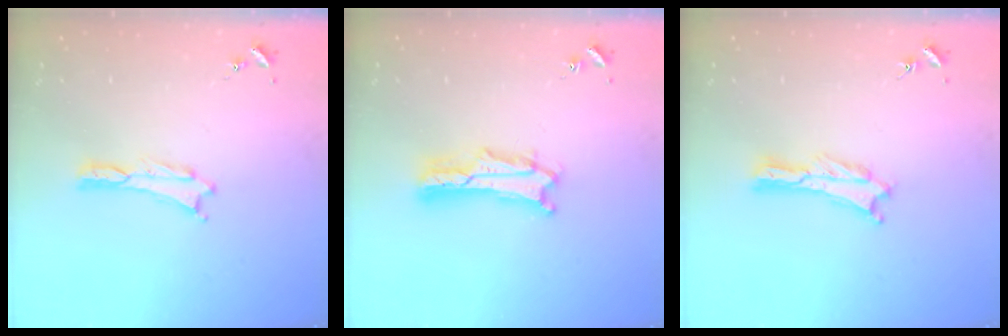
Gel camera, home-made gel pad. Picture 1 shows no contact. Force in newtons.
{"total": 5.0, "press": 5.0, "slide": 0.6}
{"total": 0.7, "press": 0.7, "slide": 0.2}